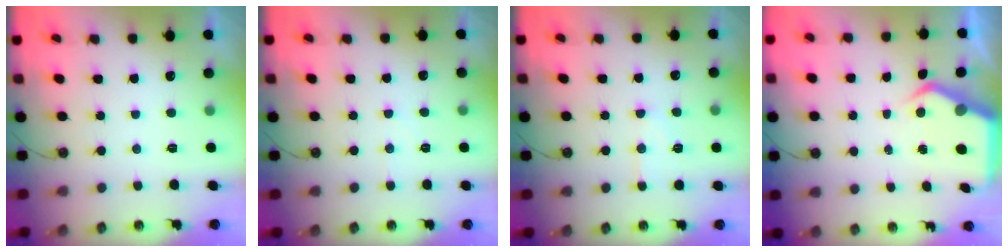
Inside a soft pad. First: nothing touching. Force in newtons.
{"total": 4.4, "press": 4.4, "slide": 0.7}
{"total": 7.2, "press": 7.2, "slide": 0.6}
{"total": 4.8, "press": 4.8, "slide": 0.3}